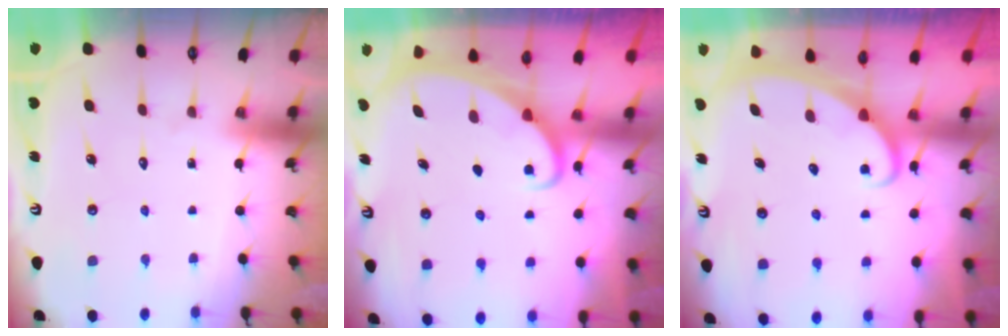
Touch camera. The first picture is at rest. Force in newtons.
{"total": 2.4, "press": 2.4, "slide": 0.3}
{"total": 2.6, "press": 2.6, "slide": 0.3}